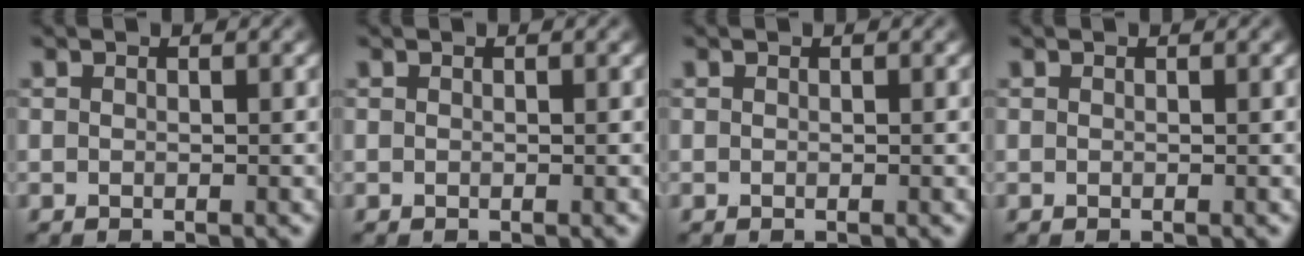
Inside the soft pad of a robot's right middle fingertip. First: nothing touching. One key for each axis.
{"total": 0.0}
{"total": 0.0}
{"total": 0.0}